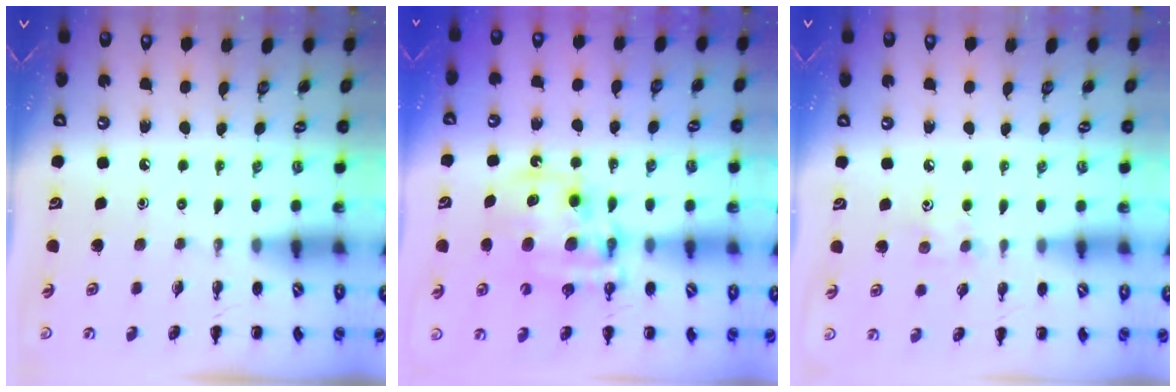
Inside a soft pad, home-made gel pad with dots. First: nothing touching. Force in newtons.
{"total": 13.1, "press": 12.8, "slide": 2.8}
{"total": 5.1, "press": 4.9, "slide": 1.3}